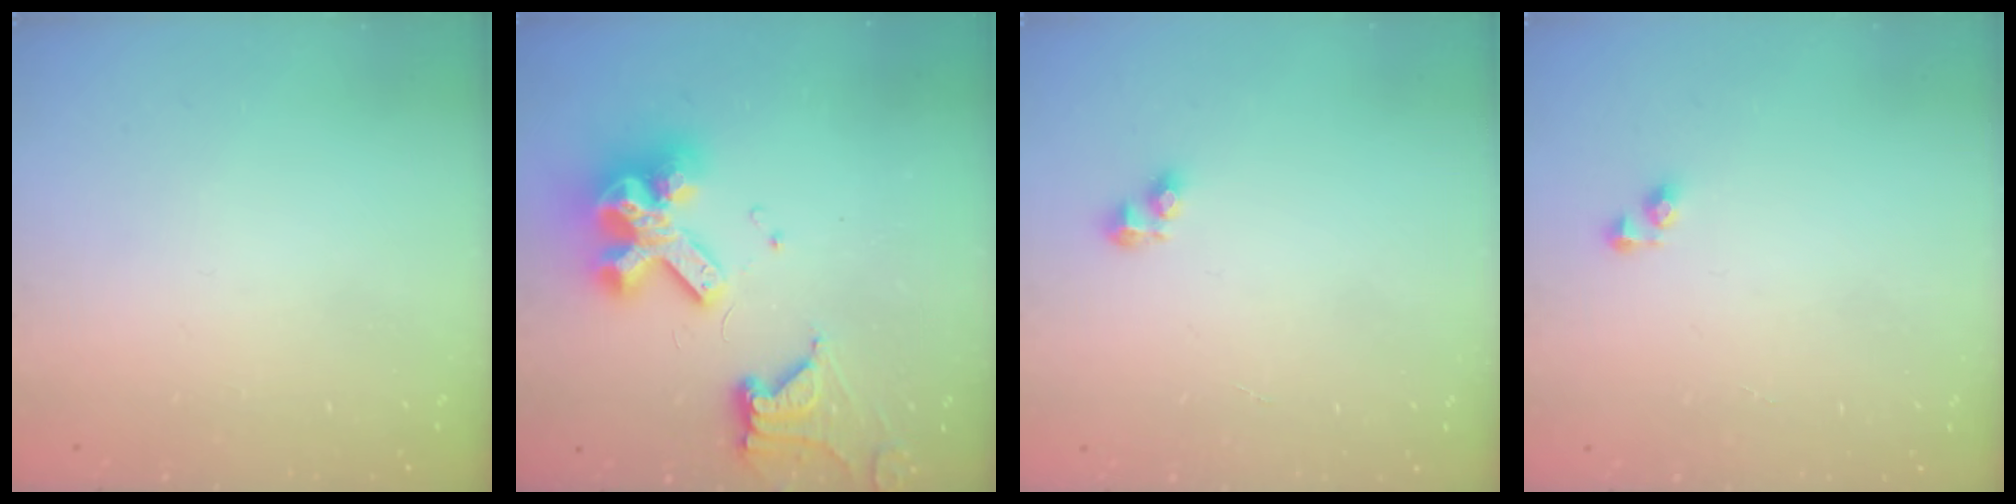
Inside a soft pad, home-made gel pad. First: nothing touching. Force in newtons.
{"total": 17.8, "press": 17.7, "slide": 1.8}
{"total": 2.9, "press": 2.9, "slide": 0.4}
{"total": 3.4, "press": 3.4, "slide": 0.1}